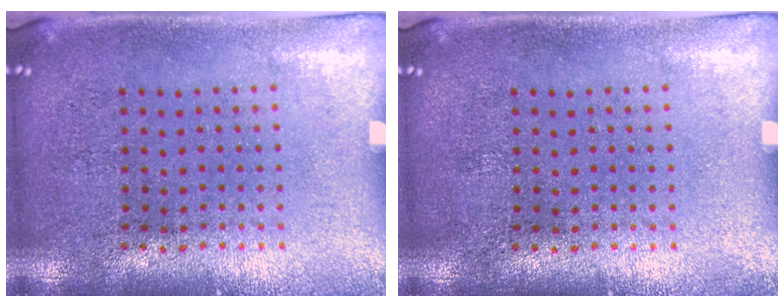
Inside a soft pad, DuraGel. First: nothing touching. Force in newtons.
{"total": 0.0}